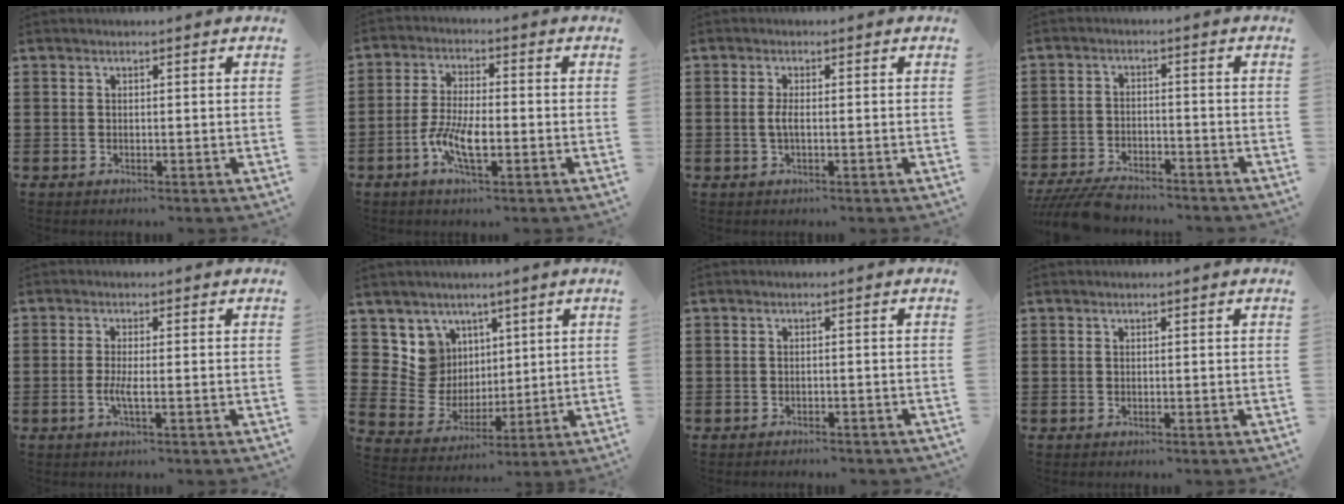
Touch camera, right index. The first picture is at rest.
{"total": 6.9, "force": [-2.5, 2.1, 6.1], "torque": [-0.140, -0.013, -0.052]}
{"total": 2.0, "force": [-0.3, 0.4, 1.9], "torque": [-0.051, -0.006, -0.011]}
{"total": 5.2, "force": [-4.9, 0.9, 1.4], "torque": [-0.040, -0.002, -0.100]}
{"total": 2.6, "force": [-0.7, 0.2, 2.5], "torque": [-0.052, -0.007, -0.015]}
{"total": 7.9, "force": [3.7, 7.0, 0.7], "torque": [-0.052, -0.025, 0.074]}
{"total": 1.1, "force": [-1.1, 0.1, 0.1], "torque": [-0.006, 0.002, -0.023]}
{"total": 0.0}